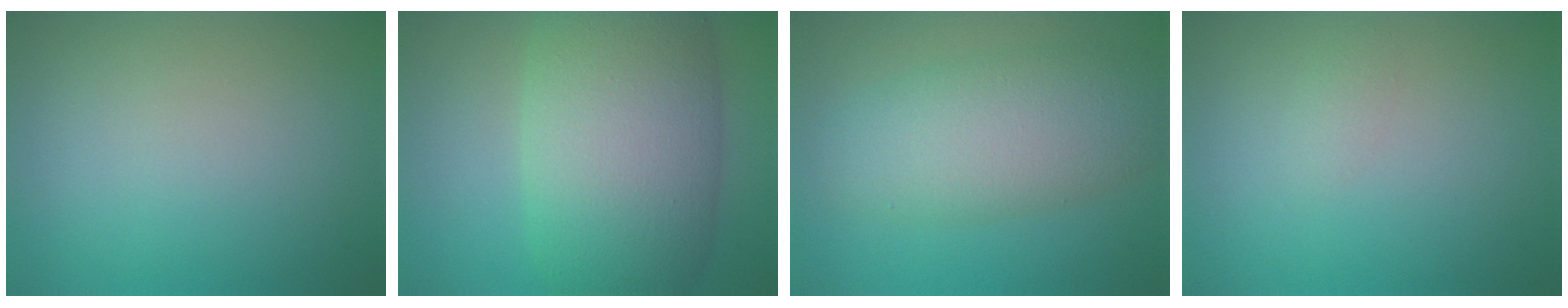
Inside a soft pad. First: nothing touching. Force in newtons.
{"total": 11.9, "press": 11.9, "slide": 0.6}
{"total": 7.7, "press": 7.7, "slide": 0.1}
{"total": 0.8, "press": 0.8, "slide": 0.0}